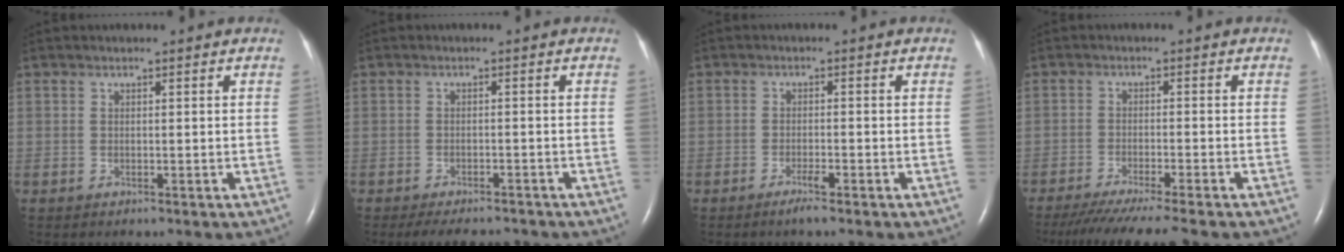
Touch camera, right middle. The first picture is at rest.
{"total": 7.1, "force": [-6.3, 2.1, 2.6], "torque": [-0.035, -0.010, -0.083]}
{"total": 2.2, "force": [-1.6, -0.2, 1.5], "torque": [-0.036, -0.005, -0.028]}
{"total": 11.3, "force": [-9.7, -0.7, 5.7], "torque": [-0.068, -0.035, -0.148]}